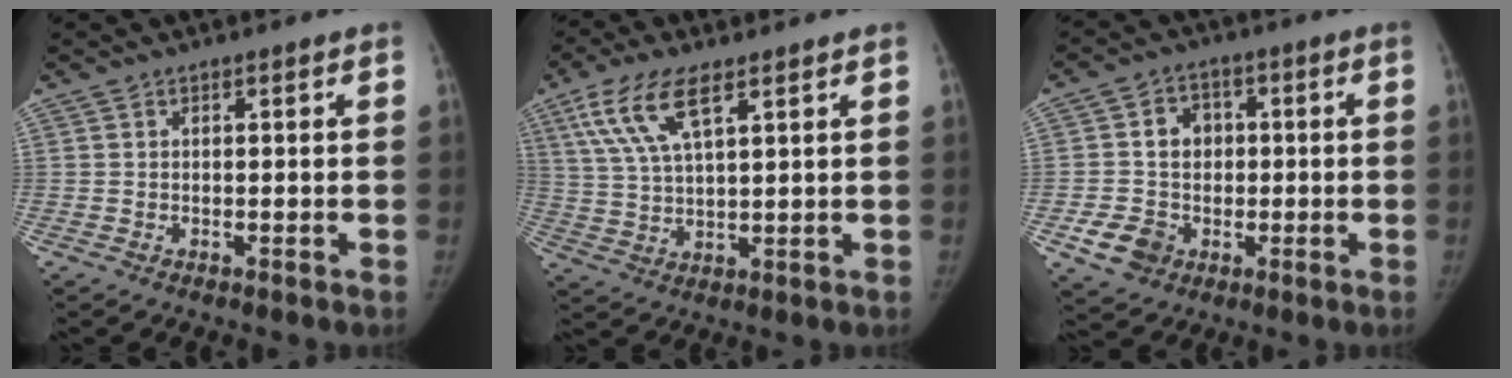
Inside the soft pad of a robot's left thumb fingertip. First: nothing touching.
{"total": 10.2, "force": [5.2, 3.6, 8.0], "torque": [-0.168, -0.008, 0.106]}
{"total": 10.2, "force": [-1.6, 9.0, 4.4], "torque": [-0.043, 0.016, -0.023]}